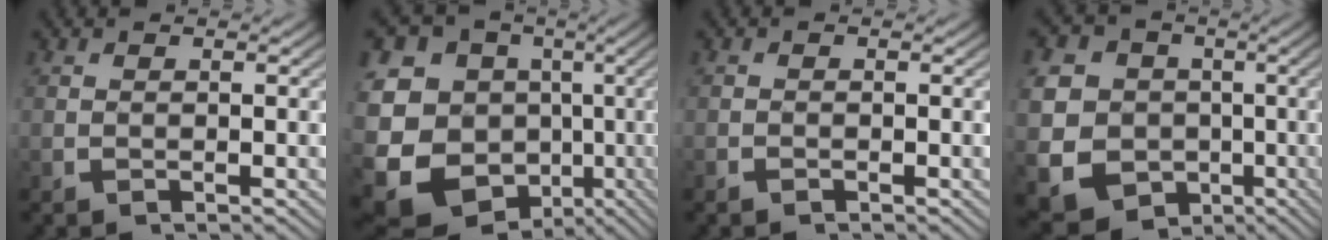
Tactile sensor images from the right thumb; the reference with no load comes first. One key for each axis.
{"total": 19.4, "fx": -2.6, "fy": 16.4, "fz": 10.1, "tx": -0.253, "ty": -0.087, "tz": -0.025}
{"total": 0.5, "fx": -0.5, "fy": 0.1, "fz": 0.1, "tx": -0.002, "ty": -0.004, "tz": -0.011}
{"total": 17.9, "fx": -4.4, "fy": 15.8, "fz": 7.2, "tx": -0.192, "ty": -0.088, "tz": -0.062}